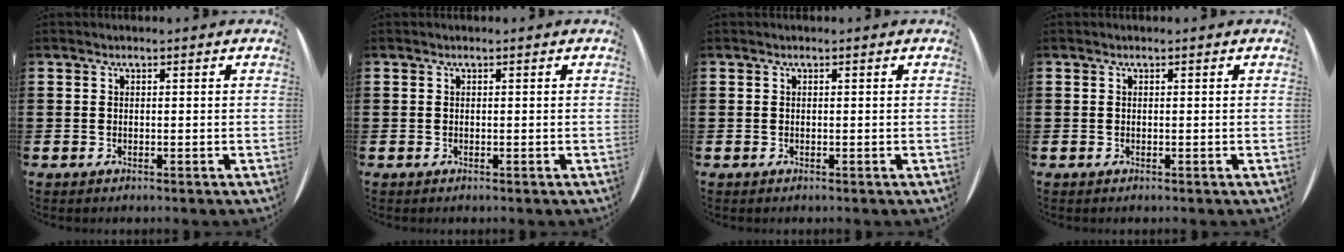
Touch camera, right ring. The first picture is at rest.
{"total": 0.0}
{"total": 0.0}
{"total": 0.0}